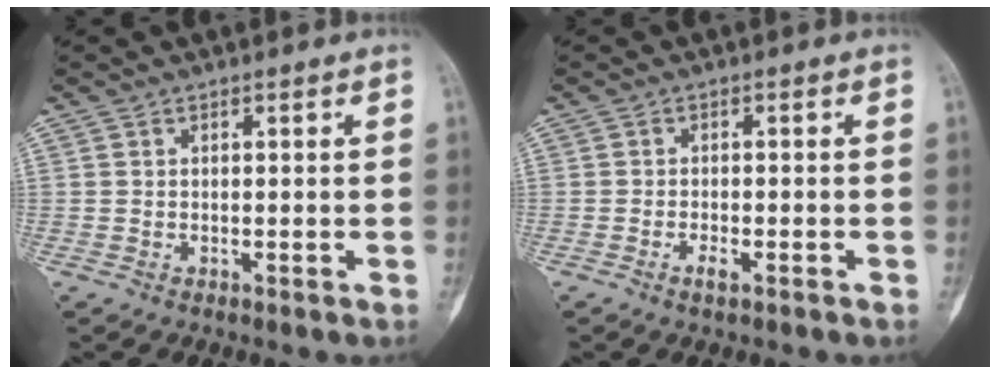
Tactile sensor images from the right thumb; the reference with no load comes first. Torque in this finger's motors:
{"motor_torque": [0.05, 0.01, 0.02, -0.07, -0.11]}